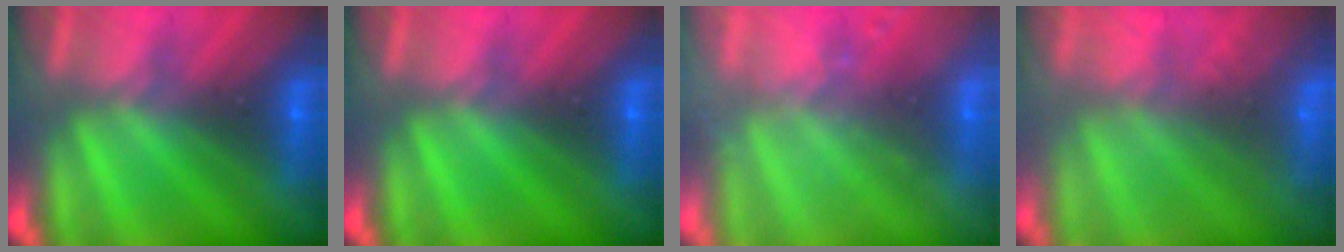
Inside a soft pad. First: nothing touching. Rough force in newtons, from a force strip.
{"total": 0.0}
{"total": 2.4}
{"total": 7.2}